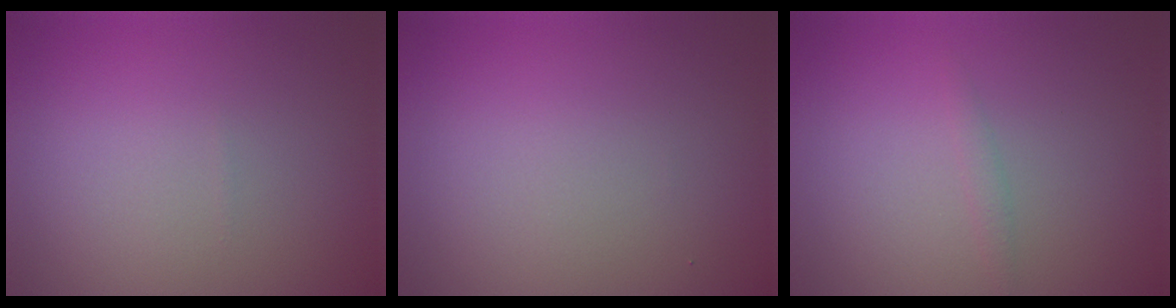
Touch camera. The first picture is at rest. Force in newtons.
{"total": 0.0}
{"total": 0.7, "press": 0.7, "slide": 0.0}